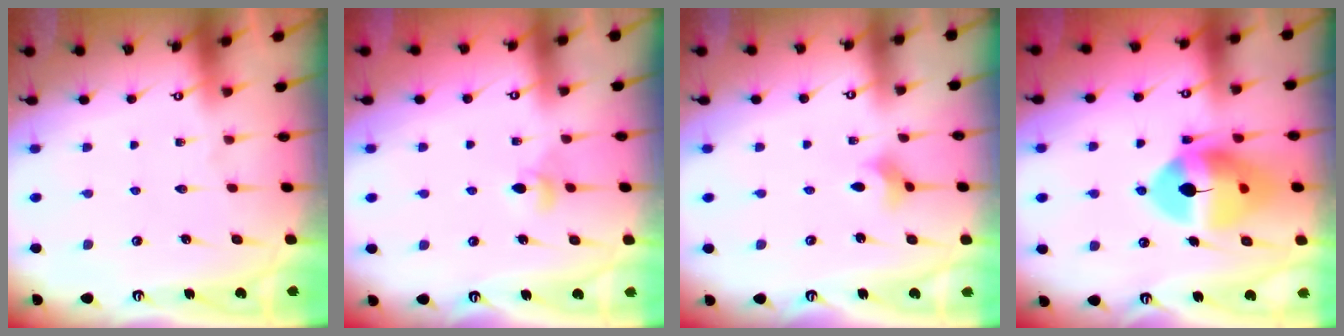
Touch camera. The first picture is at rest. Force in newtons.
{"total": 4.6, "press": 4.4, "slide": 1.1}
{"total": 2.2, "press": 2.2, "slide": 0.2}
{"total": 15.3, "press": 15.1, "slide": 1.9}